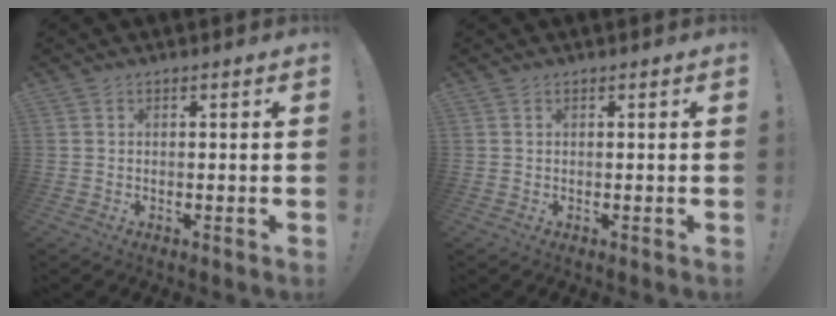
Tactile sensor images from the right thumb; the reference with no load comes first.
{"total": 0.0}